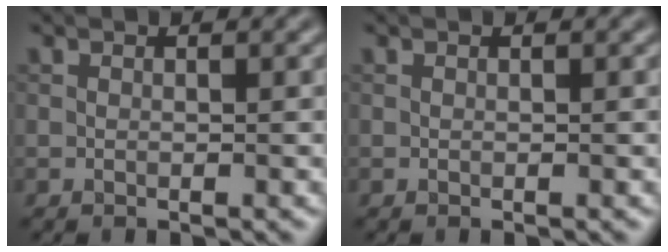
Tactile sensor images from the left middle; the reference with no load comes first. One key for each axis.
{"total": 0.0}